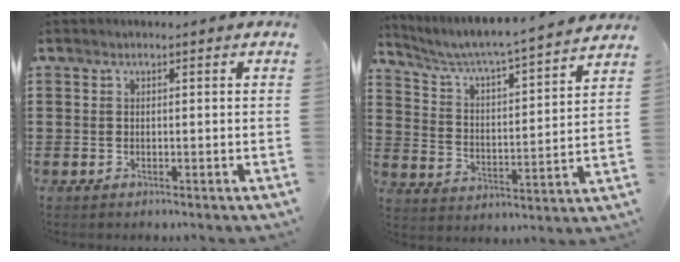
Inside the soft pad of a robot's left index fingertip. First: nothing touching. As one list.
[{"total": 4.5, "force": [4.2, -0.5, 1.5], "torque": [-0.052, -0.041, 0.058]}]